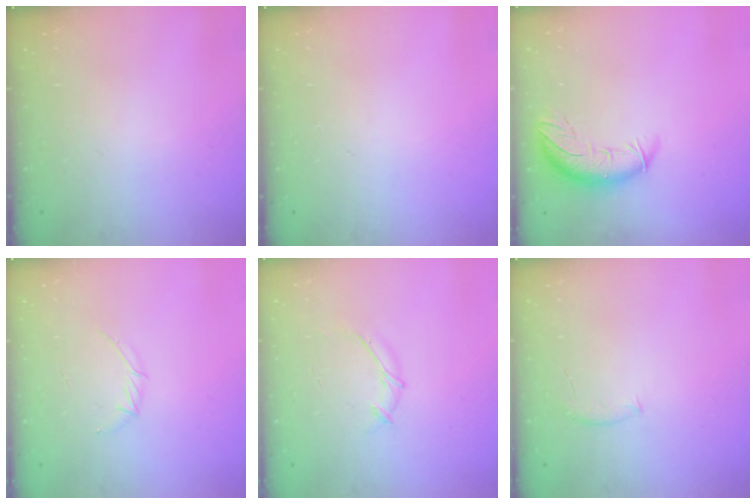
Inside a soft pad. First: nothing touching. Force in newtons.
{"total": 0.0}
{"total": 10.8, "press": 10.4, "slide": 3.1}
{"total": 3.7, "press": 3.6, "slide": 0.9}
{"total": 5.8, "press": 5.7, "slide": 1.1}
{"total": 6.5, "press": 6.3, "slide": 1.2}